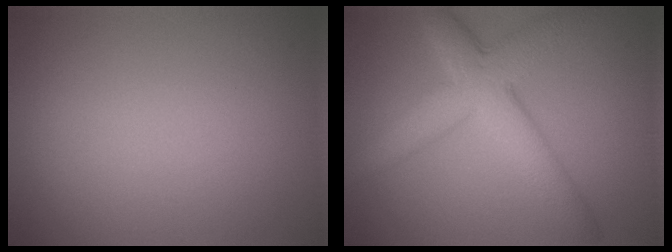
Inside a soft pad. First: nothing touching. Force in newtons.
{"total": 6.2, "press": 6.2, "slide": 0.2}